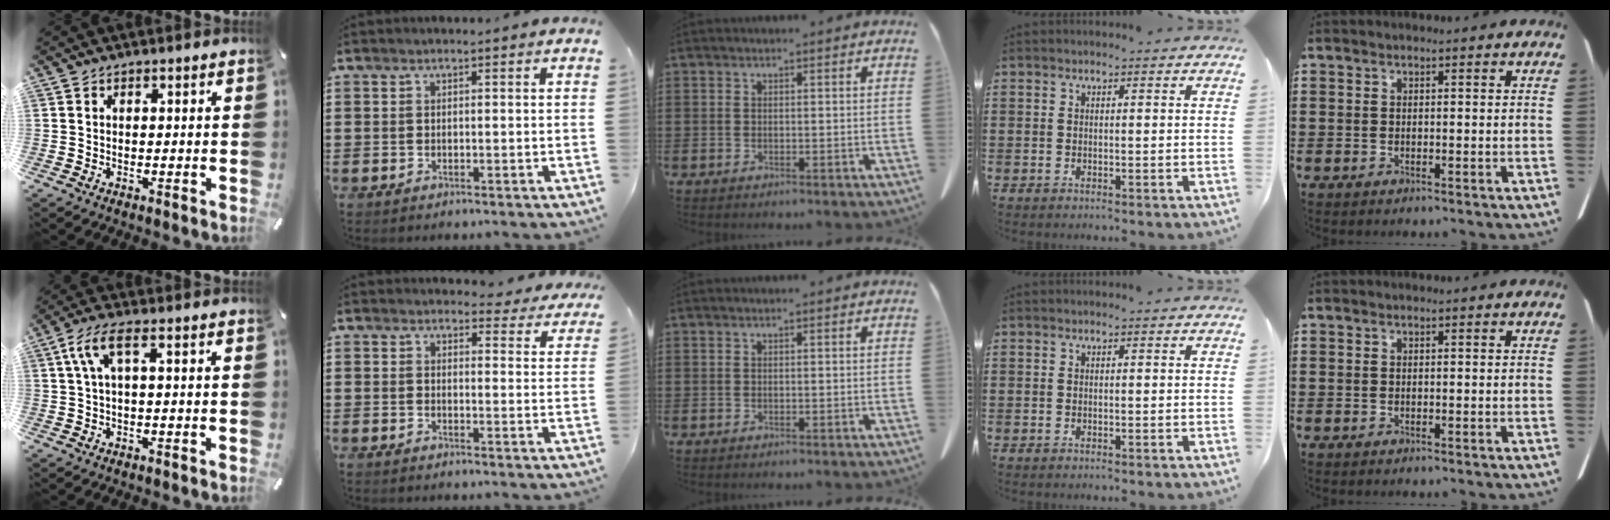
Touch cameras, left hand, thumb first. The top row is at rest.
{"thumb": {"total": 6.4, "force": [0.9, 2.2, 6.0], "torque": [-0.118, 0.005, 0.016]}, "index": {"total": 3.3, "force": [3.1, 1.0, 0.7], "torque": [-0.010, -0.018, 0.053]}}